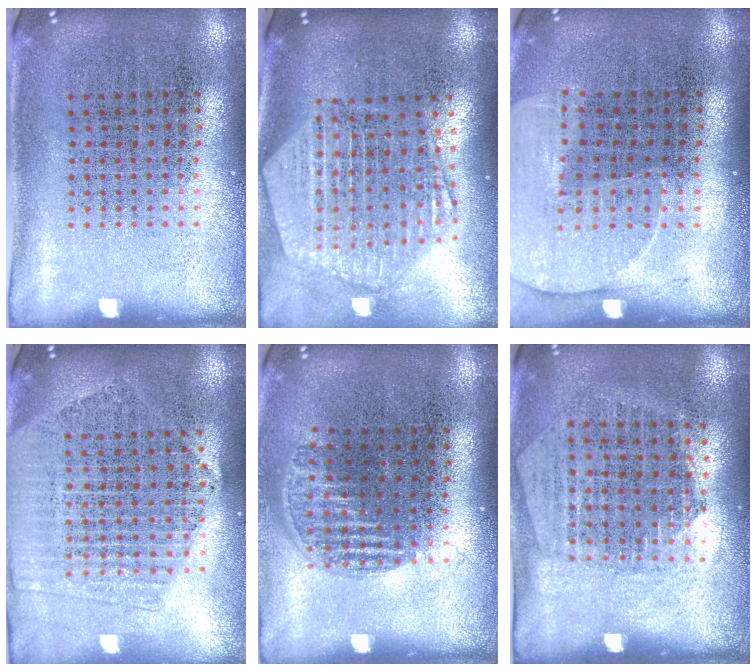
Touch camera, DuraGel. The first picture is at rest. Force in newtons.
{"total": 2.6, "press": 2.2, "slide": 1.4}
{"total": 1.4, "press": 1.3, "slide": 0.5}
{"total": 2.1, "press": 1.9, "slide": 0.8}
{"total": 1.2, "press": 1.0, "slide": 0.6}
{"total": 1.3, "press": 1.1, "slide": 0.5}